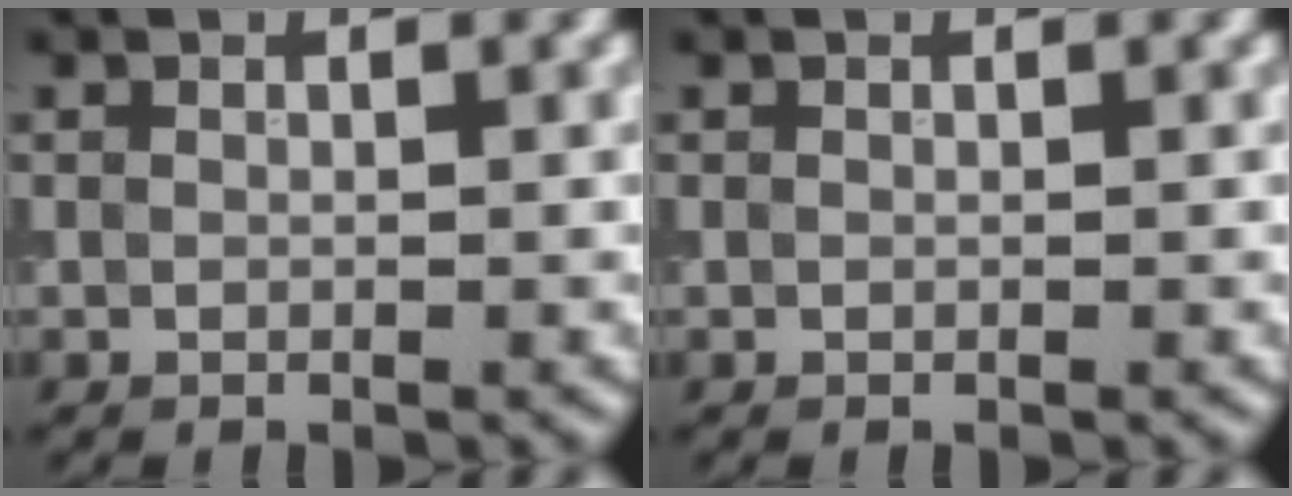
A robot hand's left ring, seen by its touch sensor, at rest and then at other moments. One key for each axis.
{"total": 0.0}